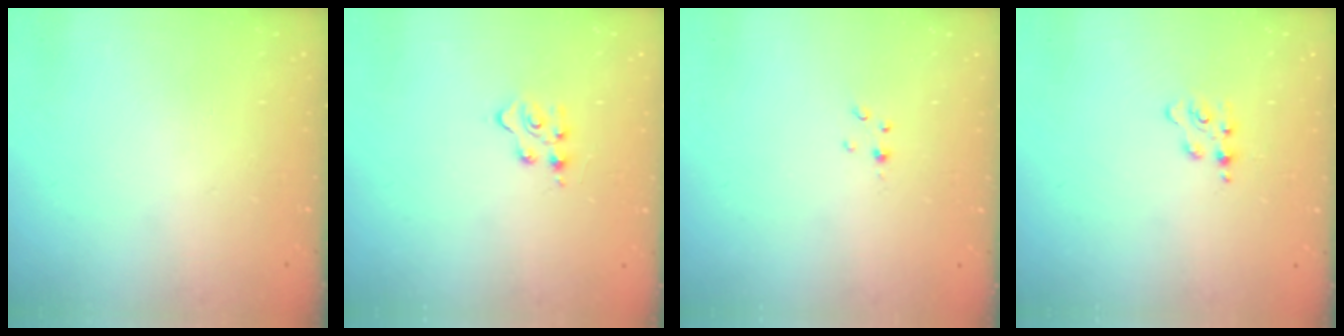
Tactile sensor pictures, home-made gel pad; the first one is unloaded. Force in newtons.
{"total": 4.1, "press": 4.0, "slide": 0.6}
{"total": 1.0, "press": 1.0, "slide": 0.1}
{"total": 3.6, "press": 3.6, "slide": 0.5}